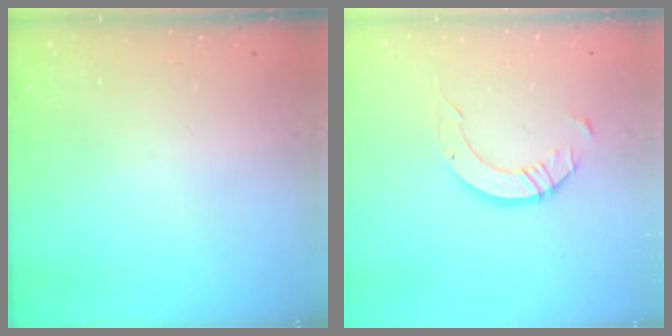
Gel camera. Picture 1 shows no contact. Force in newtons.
{"total": 8.1, "press": 8.1, "slide": 0.7}